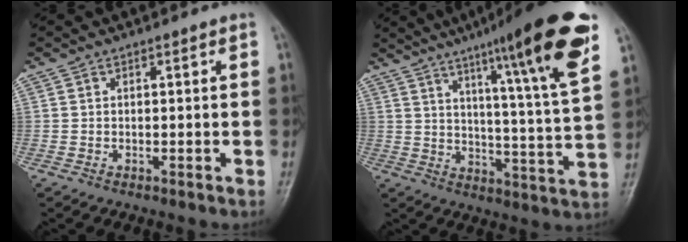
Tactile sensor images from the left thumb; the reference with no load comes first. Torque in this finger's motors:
{"motor_torque": [0.87, 0.35, 1.79, -0.98, 0.12]}